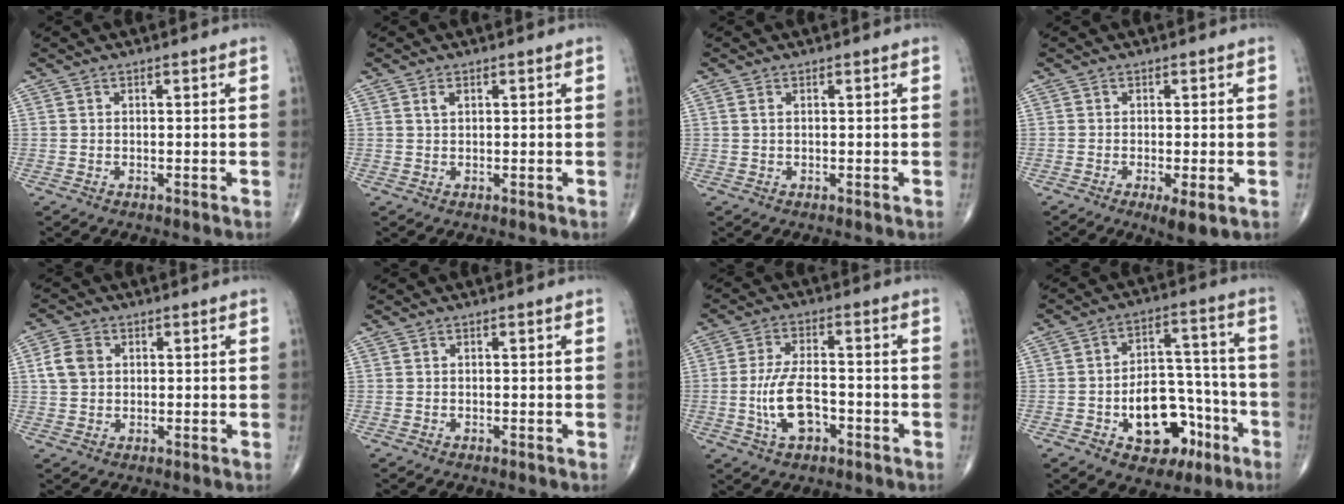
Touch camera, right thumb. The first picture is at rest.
{"total": 1.1, "force": [0.5, 0.6, 0.8], "torque": [-0.015, 0.004, 0.010]}
{"total": 0.9, "force": [0.3, 0.5, 0.7], "torque": [-0.019, 0.006, 0.008]}
{"total": 4.2, "force": [-1.6, 0.9, 3.8], "torque": [-0.064, -0.012, -0.027]}
{"total": 5.1, "force": [1.1, 4.0, 3.0], "torque": [-0.053, 0.004, 0.018]}
{"total": 0.0}
{"total": 8.8, "force": [-2.5, 4.3, 7.2], "torque": [-0.143, 0.017, -0.045]}
{"total": 15.0, "force": [-6.1, 9.6, 9.8], "torque": [-0.098, 0.058, -0.080]}